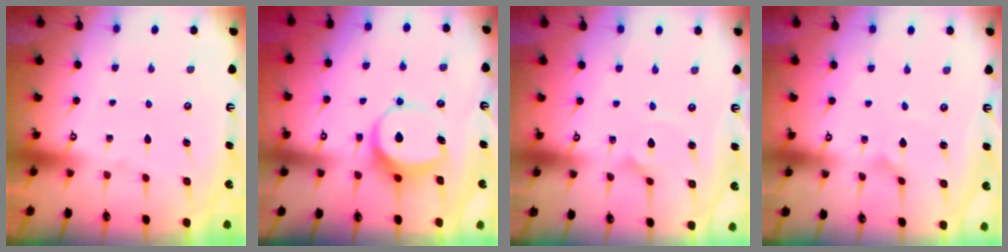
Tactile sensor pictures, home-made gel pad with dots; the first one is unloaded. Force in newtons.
{"total": 8.3, "press": 8.2, "slide": 1.1}
{"total": 2.5, "press": 2.5, "slide": 0.1}
{"total": 0.7, "press": 0.7, "slide": 0.1}